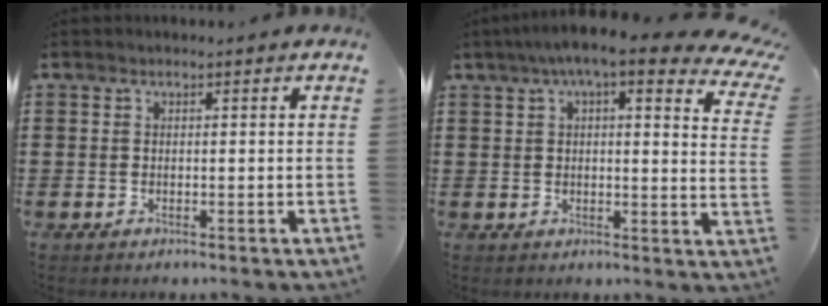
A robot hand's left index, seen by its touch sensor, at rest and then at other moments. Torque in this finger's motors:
{"motor_torque": [2.14, 0.00, 1.05, 0.21]}